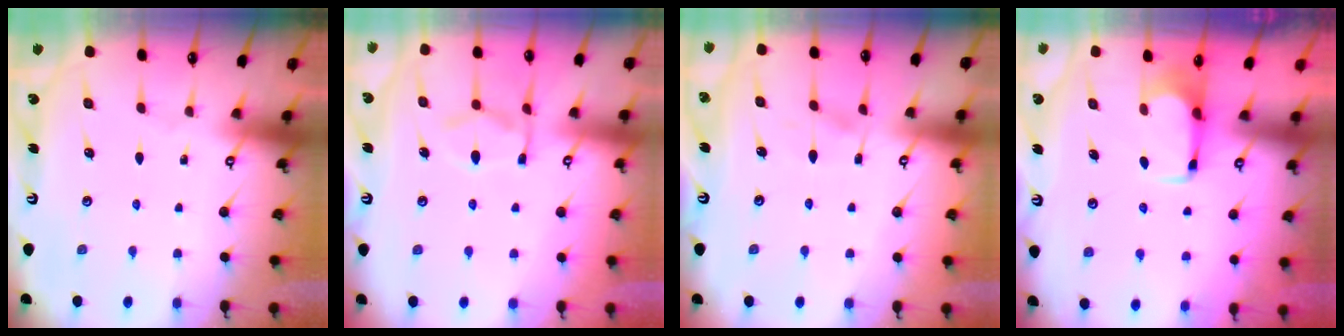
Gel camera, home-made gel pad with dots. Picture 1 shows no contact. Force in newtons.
{"total": 11.1, "press": 11.0, "slide": 1.3}
{"total": 4.4, "press": 4.4, "slide": 0.5}
{"total": 2.9, "press": 2.9, "slide": 0.5}